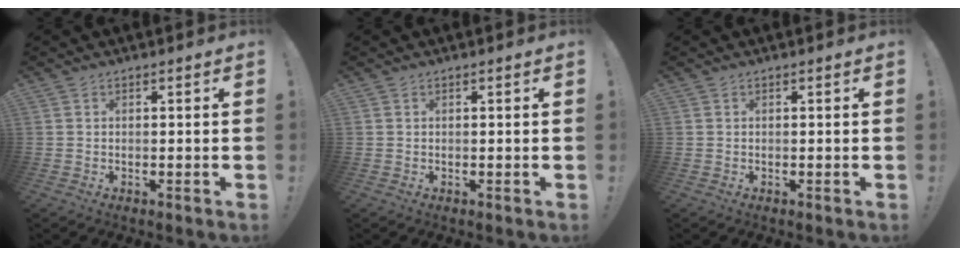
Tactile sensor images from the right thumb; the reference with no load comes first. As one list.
[{"total": 0.0}, {"total": 0.0}]